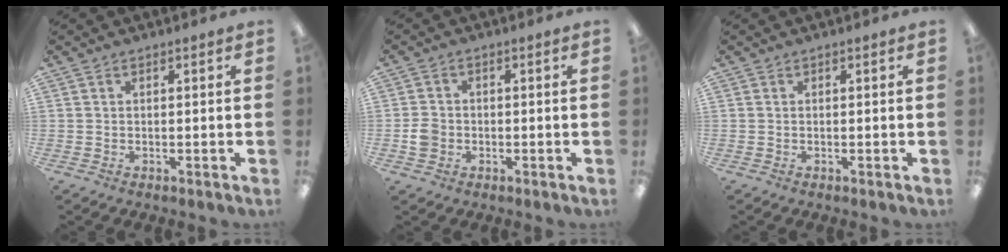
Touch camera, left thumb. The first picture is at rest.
{"total": 3.4, "force": [-0.8, 2.9, 1.6], "torque": [-0.026, 0.007, -0.014]}
{"total": 0.0}